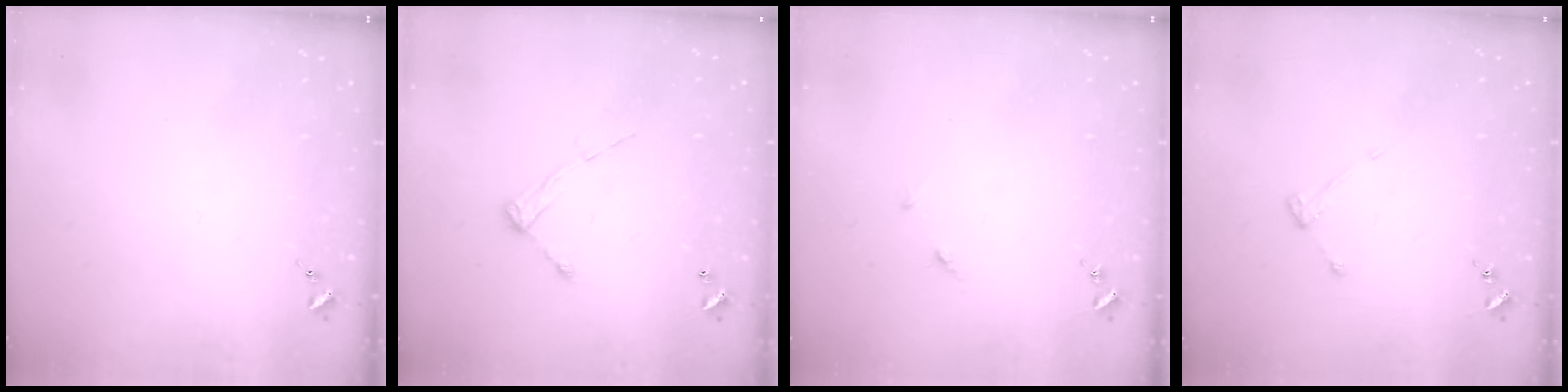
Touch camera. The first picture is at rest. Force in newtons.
{"total": 8.2, "press": 8.2, "slide": 0.5}
{"total": 3.4, "press": 3.4, "slide": 0.4}
{"total": 2.9, "press": 2.9, "slide": 0.5}